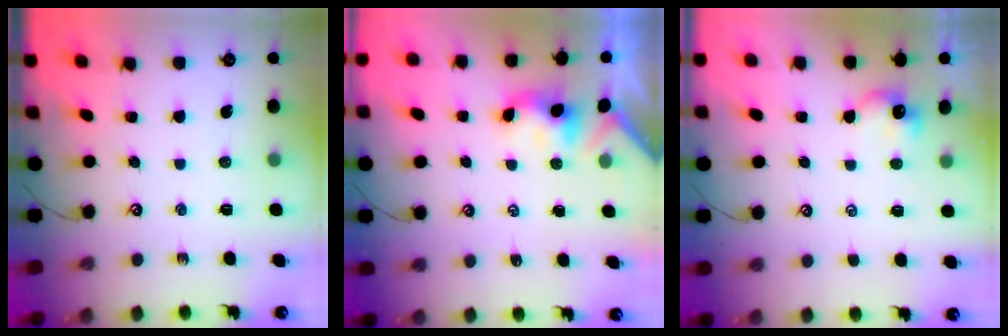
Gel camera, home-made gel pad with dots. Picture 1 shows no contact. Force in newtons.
{"total": 1.1, "press": 1.0, "slide": 0.4}
{"total": 2.8, "press": 2.8, "slide": 0.1}